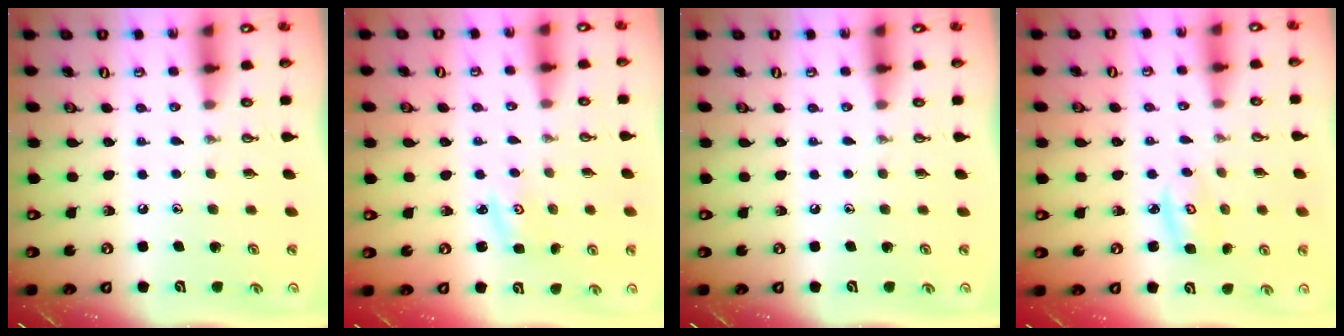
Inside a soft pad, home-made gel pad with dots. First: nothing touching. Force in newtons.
{"total": 2.6, "press": 2.6, "slide": 0.4}
{"total": 0.0}
{"total": 3.4, "press": 3.4, "slide": 0.3}